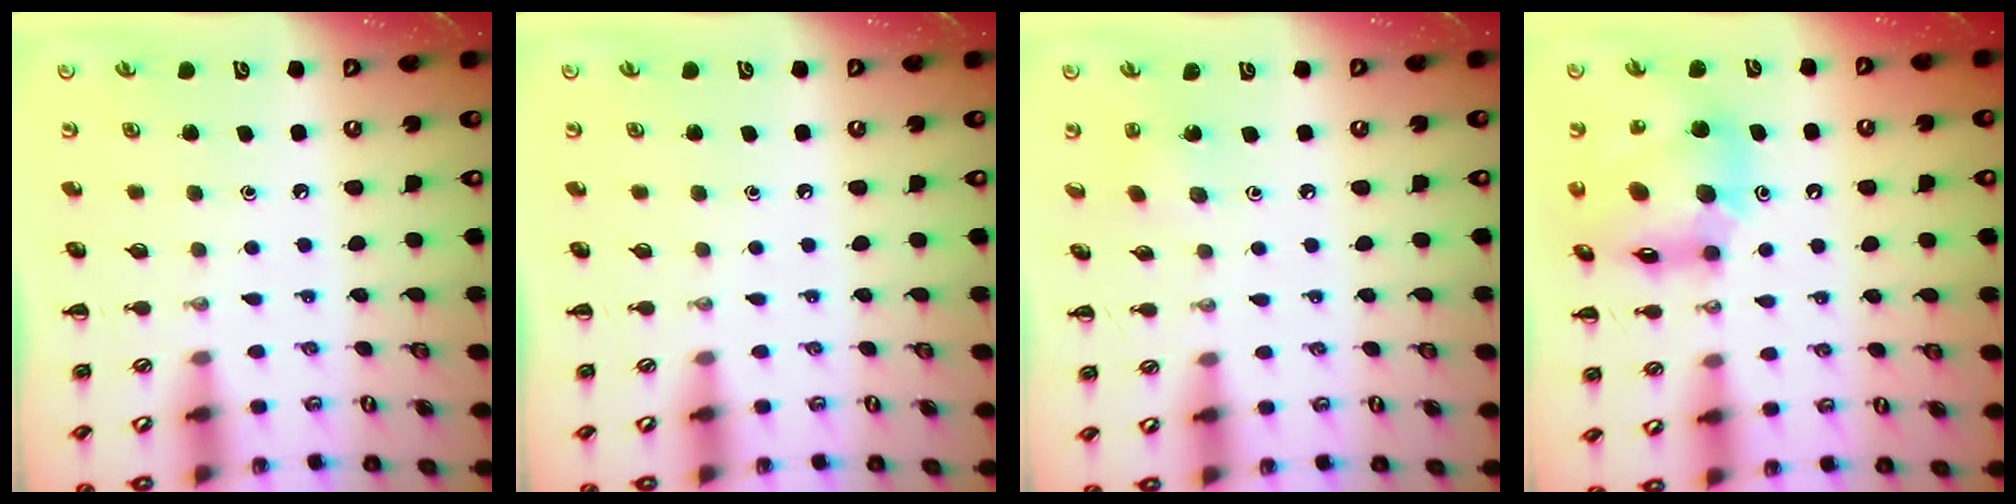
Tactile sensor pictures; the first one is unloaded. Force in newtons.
{"total": 0.0}
{"total": 1.8, "press": 1.7, "slide": 0.7}
{"total": 17.4, "press": 16.9, "slide": 4.0}